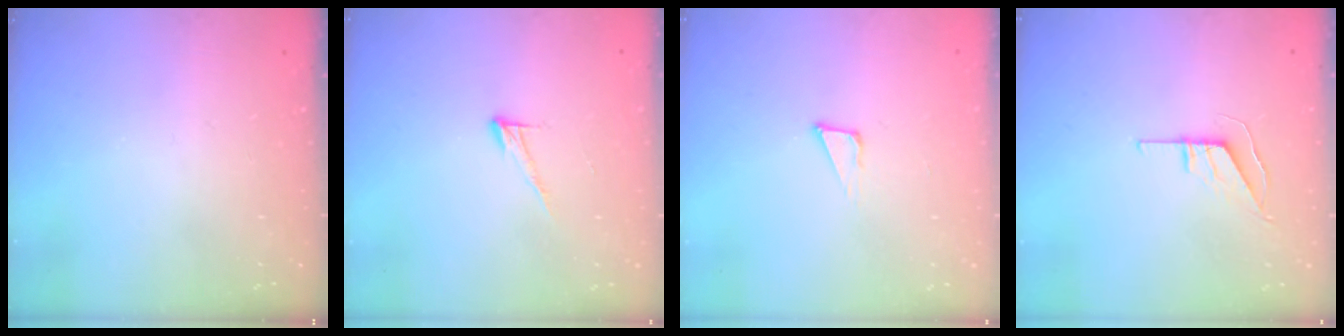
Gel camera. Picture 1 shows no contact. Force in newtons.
{"total": 6.6, "press": 6.6, "slide": 0.3}
{"total": 3.4, "press": 3.3, "slide": 0.9}
{"total": 5.5, "press": 5.5, "slide": 0.4}